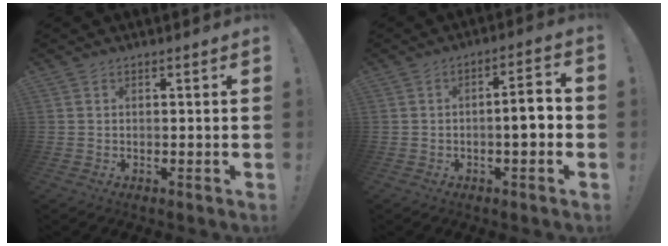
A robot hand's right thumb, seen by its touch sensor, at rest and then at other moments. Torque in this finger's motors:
{"motor_torque": [0.02, -0.39, -0.14, 0.32, 0.02]}